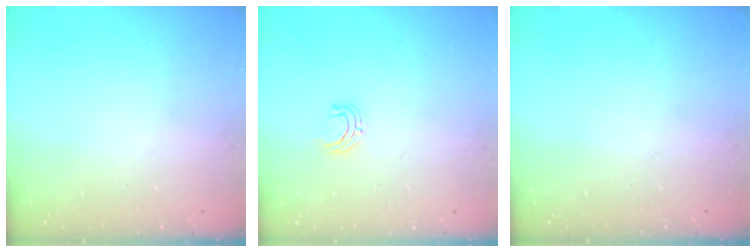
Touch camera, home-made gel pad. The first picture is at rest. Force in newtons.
{"total": 4.8, "press": 4.8, "slide": 0.3}
{"total": 0.0}